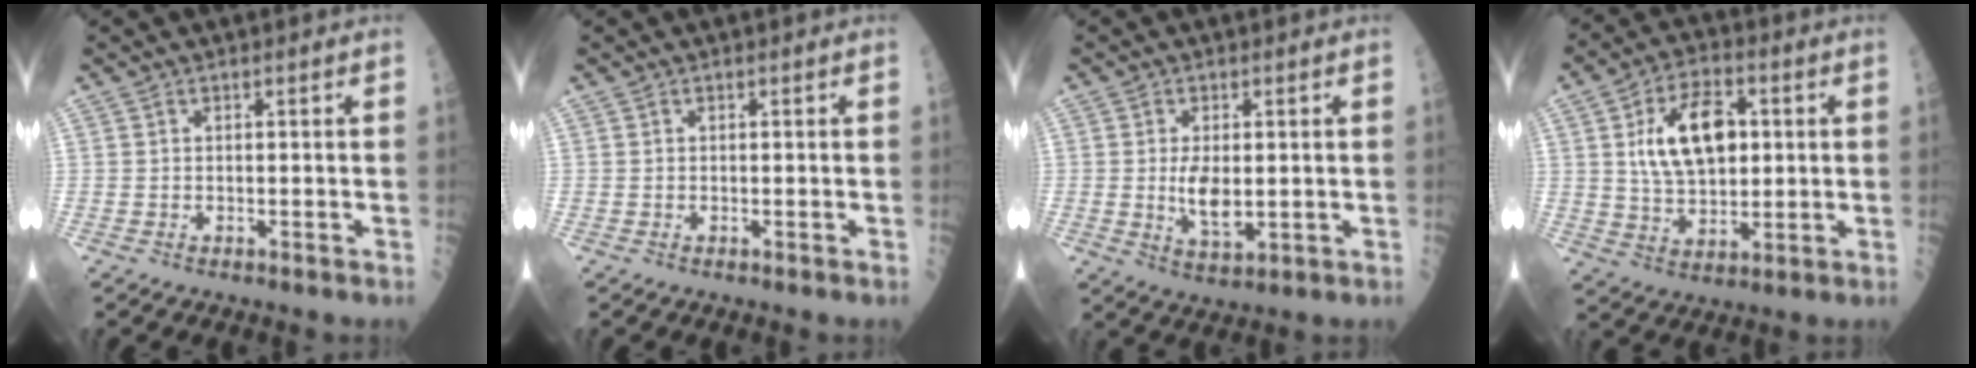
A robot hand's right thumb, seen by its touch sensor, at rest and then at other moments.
{"total": 0.0}
{"total": 6.1, "force": [0.2, 2.9, 5.3], "torque": [-0.087, -0.012, 0.010]}
{"total": 13.9, "force": [2.7, 7.9, 11.1], "torque": [-0.170, 0.001, 0.048]}